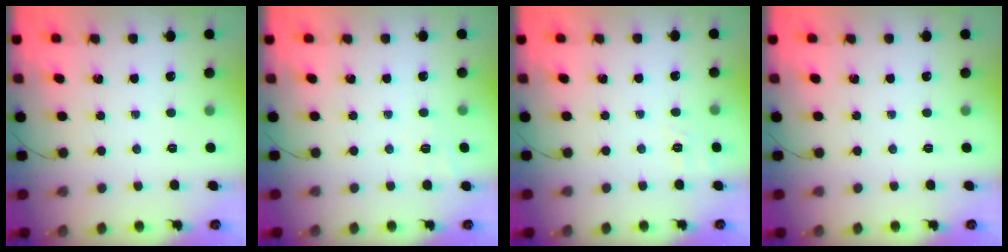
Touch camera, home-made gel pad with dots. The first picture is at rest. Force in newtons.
{"total": 6.7, "press": 6.4, "slide": 1.9}
{"total": 1.8, "press": 0.4, "slide": 1.7}
{"total": 0.0}